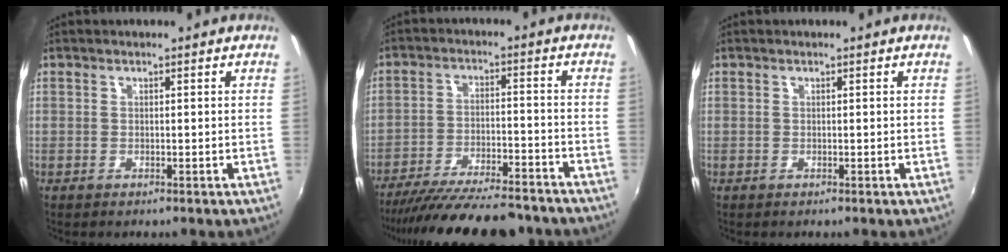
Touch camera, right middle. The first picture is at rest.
{"total": 19.6, "force": [-17.2, 3.7, 8.6], "torque": [-0.166, -0.035, -0.253]}
{"total": 0.0}